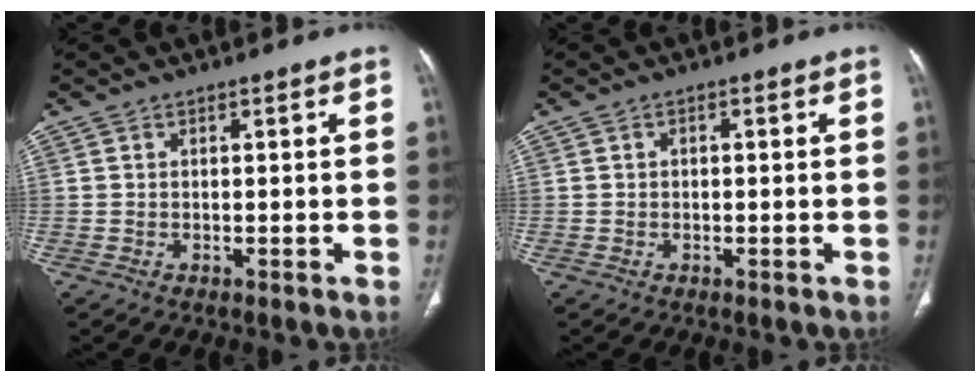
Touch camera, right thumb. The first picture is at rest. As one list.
[{"total": 0.5, "force": [0.0, 0.4, 0.4], "torque": [-0.004, 0.001, -0.002]}]